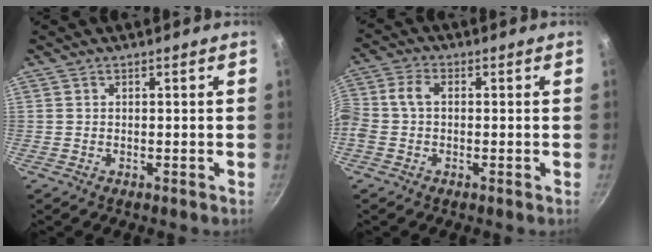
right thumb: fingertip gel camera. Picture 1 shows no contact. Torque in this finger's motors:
{"motor_torque": [0.45, 0.46, 0.32, -0.31, 0.27]}